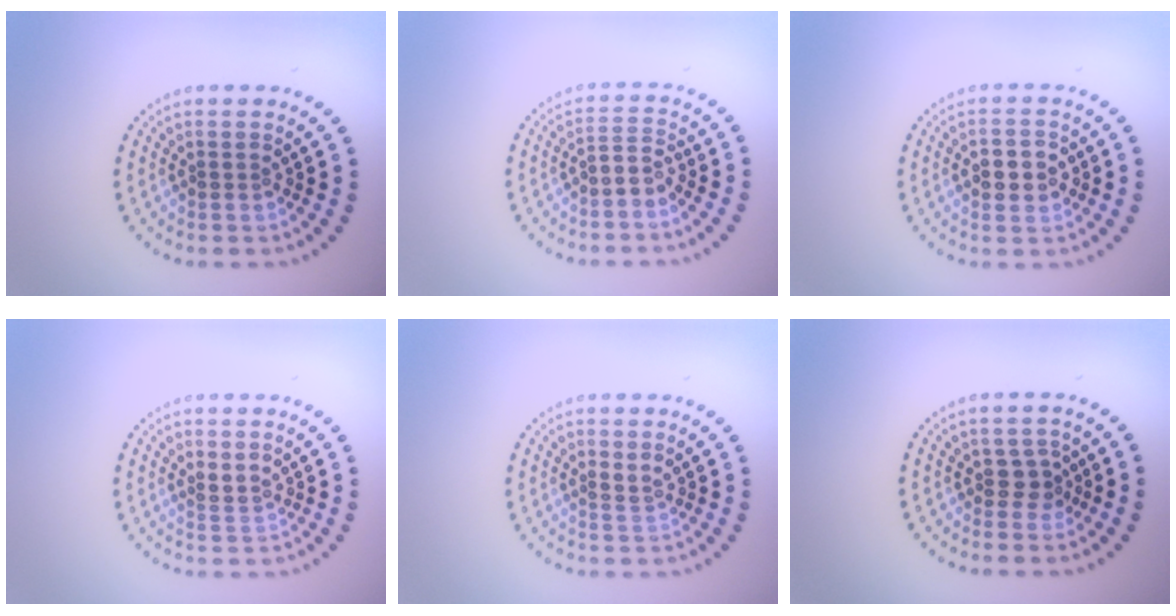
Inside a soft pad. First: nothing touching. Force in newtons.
{"total": 2.0, "press": 1.3, "slide": 1.5}
{"total": 3.1, "press": 3.1, "slide": 0.2}
{"total": 1.1, "press": 0.9, "slide": 0.7}
{"total": 0.9, "press": 0.8, "slide": 0.4}
{"total": 1.5, "press": 1.3, "slide": 0.9}